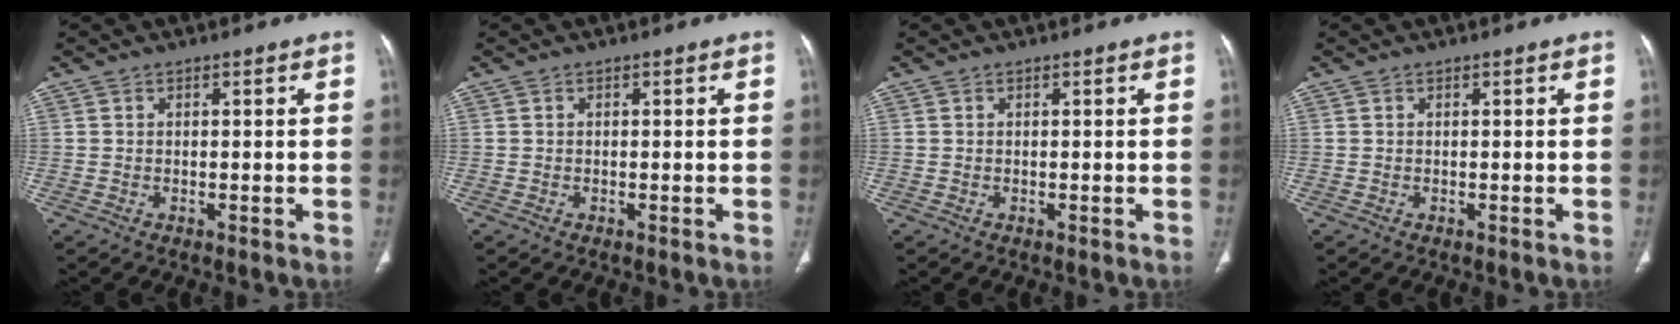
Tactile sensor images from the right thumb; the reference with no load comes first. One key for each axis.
{"total": 0.0}
{"total": 0.0}
{"total": 0.0}